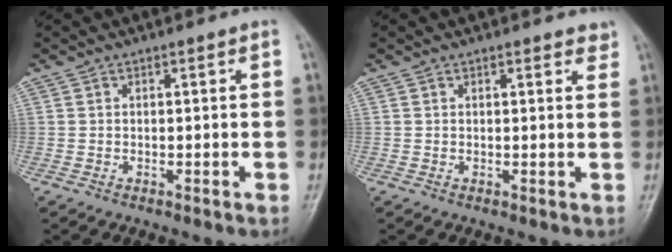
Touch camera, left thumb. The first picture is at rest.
{"total": 2.4, "force": [1.9, 0.9, 1.1], "torque": [0.005, -0.005, 0.016]}